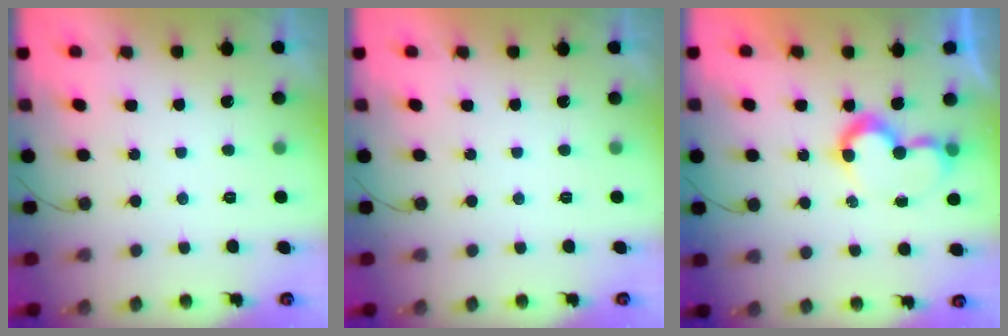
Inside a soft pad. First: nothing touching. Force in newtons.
{"total": 1.7, "press": 1.7, "slide": 0.0}
{"total": 8.2, "press": 8.2, "slide": 0.3}